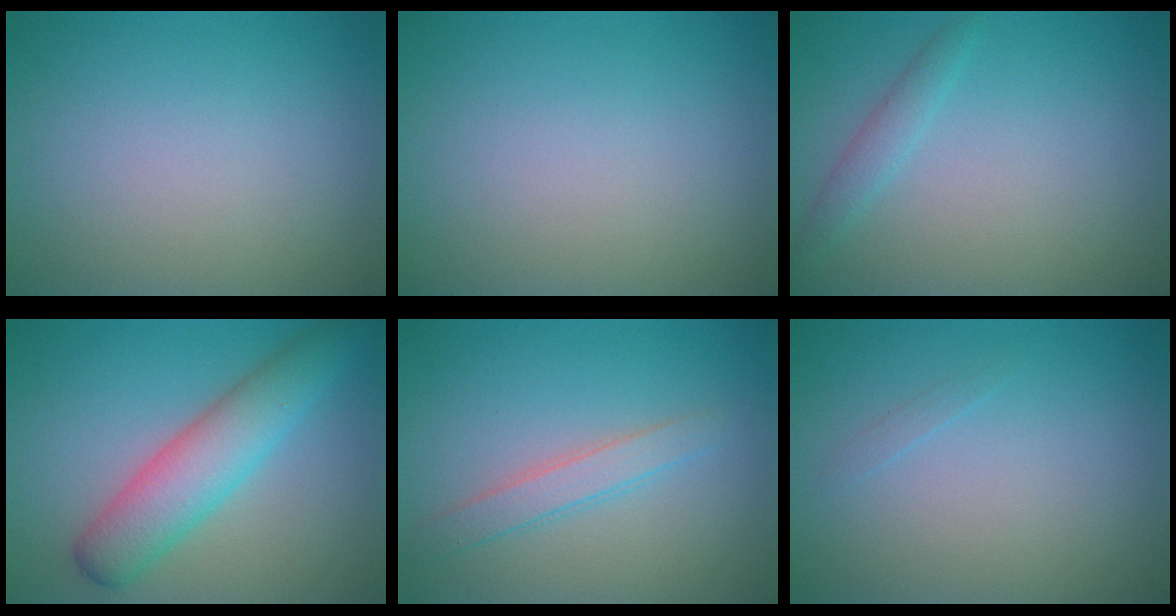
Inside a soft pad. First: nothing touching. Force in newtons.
{"total": 0.0}
{"total": 1.5, "press": 1.5, "slide": 0.1}
{"total": 5.6, "press": 5.6, "slide": 0.2}
{"total": 2.0, "press": 2.0, "slide": 0.1}
{"total": 0.5, "press": 0.5, "slide": 0.0}